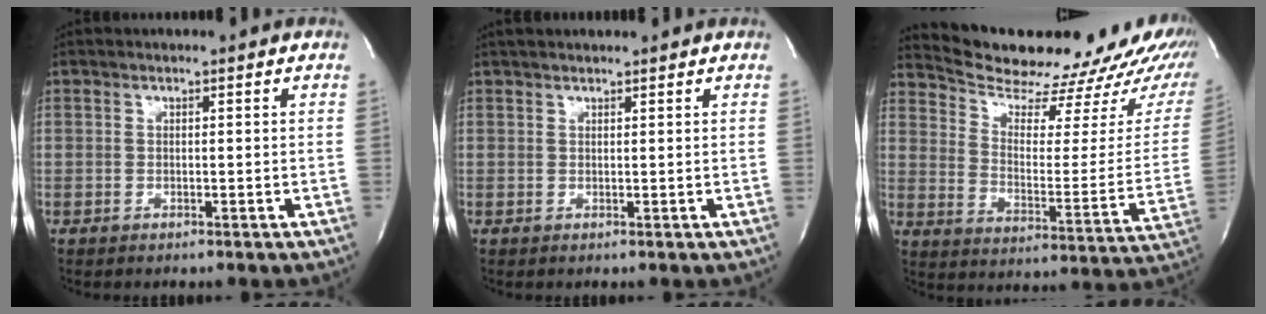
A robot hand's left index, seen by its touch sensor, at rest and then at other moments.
{"total": 3.6, "force": [3.3, 0.4, 1.4], "torque": [-0.018, 0.030, 0.050]}
{"total": 25.2, "force": [23.3, 4.9, 8.4], "torque": [-0.125, -0.085, 0.293]}